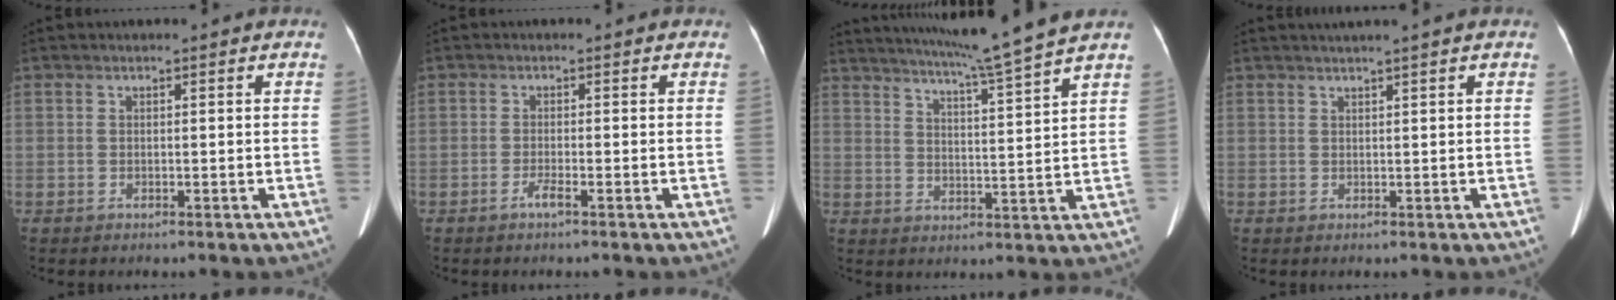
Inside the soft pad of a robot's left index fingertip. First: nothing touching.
{"total": 1.4, "force": [-1.0, -0.1, 0.9], "torque": [-0.023, -0.002, -0.023]}
{"total": 12.0, "force": [10.4, -2.5, 5.5], "torque": [-0.095, -0.021, 0.152]}
{"total": 2.5, "force": [1.9, -0.7, 1.4], "torque": [-0.017, 0.014, 0.036]}